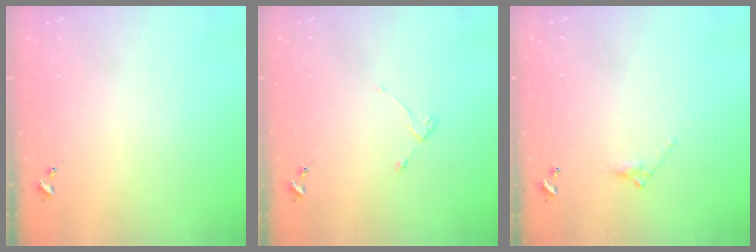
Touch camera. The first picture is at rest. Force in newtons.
{"total": 2.2, "press": 2.1, "slide": 0.4}
{"total": 4.6, "press": 4.6, "slide": 0.3}